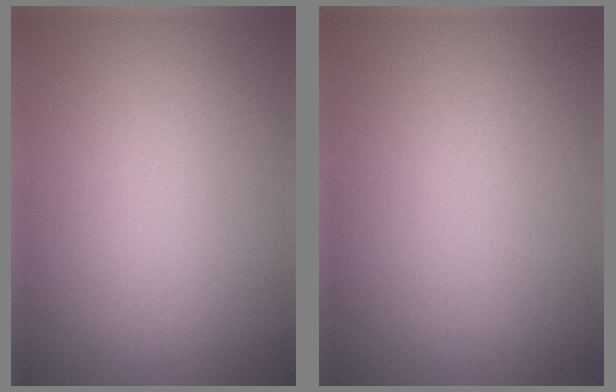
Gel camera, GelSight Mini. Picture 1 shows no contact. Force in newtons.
{"total": 0.0}